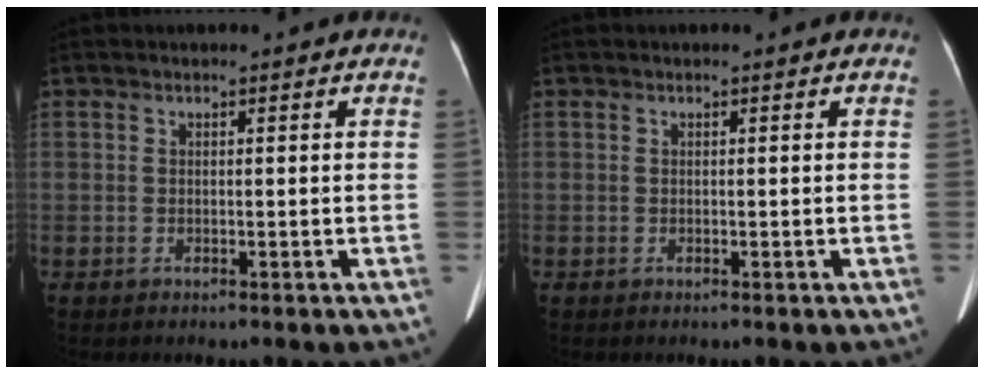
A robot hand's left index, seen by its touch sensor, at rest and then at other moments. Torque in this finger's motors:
{"motor_torque": [0.01, 0.01, 0.00, -0.01]}